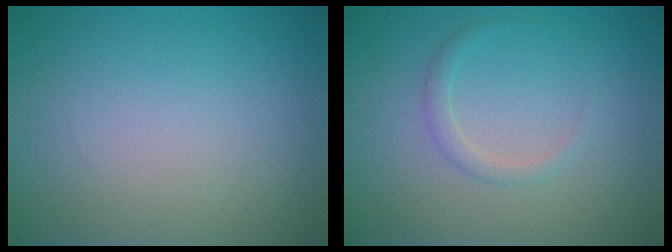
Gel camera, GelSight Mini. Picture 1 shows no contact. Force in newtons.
{"total": 1.2, "press": 1.2, "slide": 0.1}